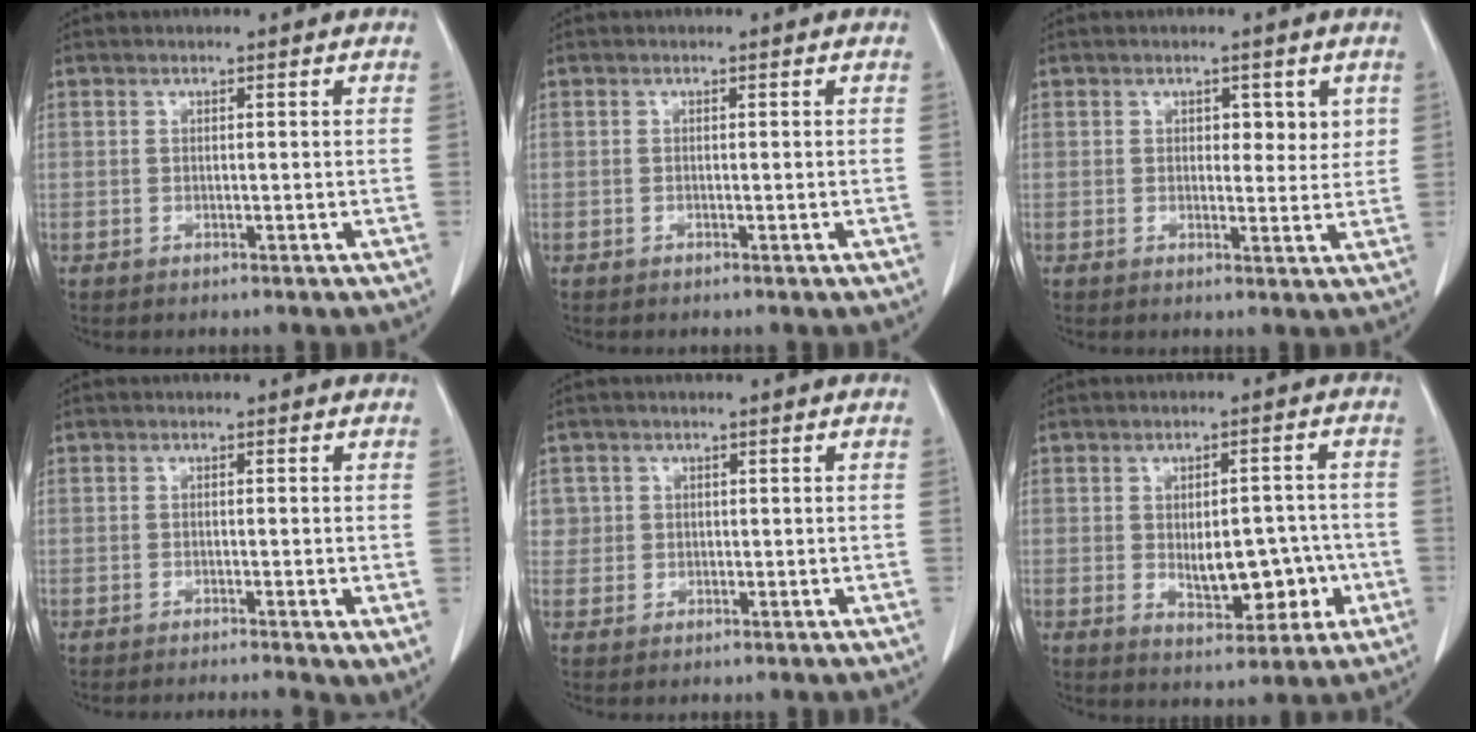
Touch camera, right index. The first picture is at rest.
{"total": 0.0}
{"total": 3.5, "force": [1.4, 2.1, 2.4], "torque": [-0.020, -0.004, 0.016]}
{"total": 4.1, "force": [-2.3, 0.8, 3.3], "torque": [-0.038, -0.013, -0.039]}
{"total": 2.2, "force": [0.7, 2.1, -0.2], "torque": [0.021, 0.002, 0.007]}
{"total": 8.6, "force": [-1.4, 4.4, 7.3], "torque": [-0.098, 0.010, -0.007]}